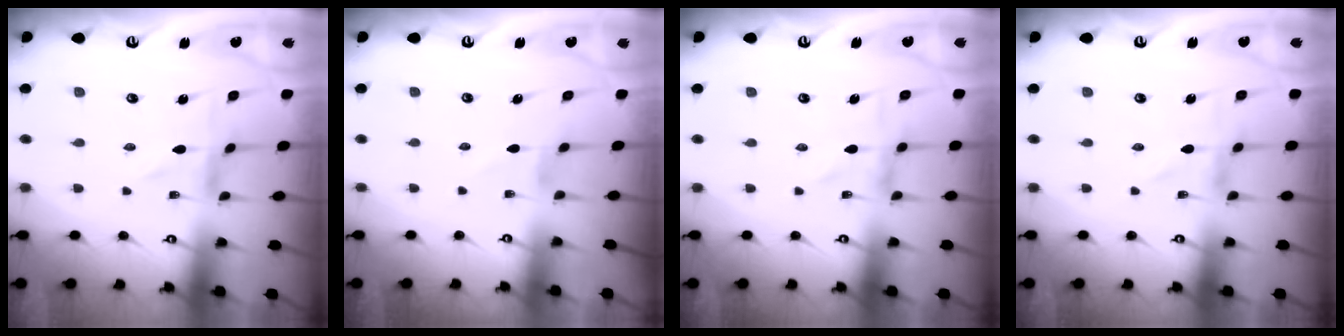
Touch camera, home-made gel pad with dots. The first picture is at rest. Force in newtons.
{"total": 0.0}
{"total": 0.7, "press": 0.7, "slide": 0.2}
{"total": 0.0}